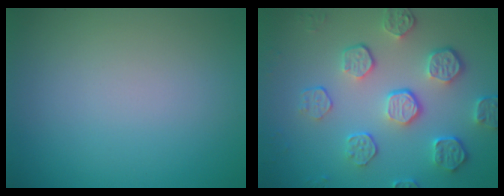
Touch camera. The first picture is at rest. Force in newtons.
{"total": 5.7, "press": 4.1, "slide": 3.9}